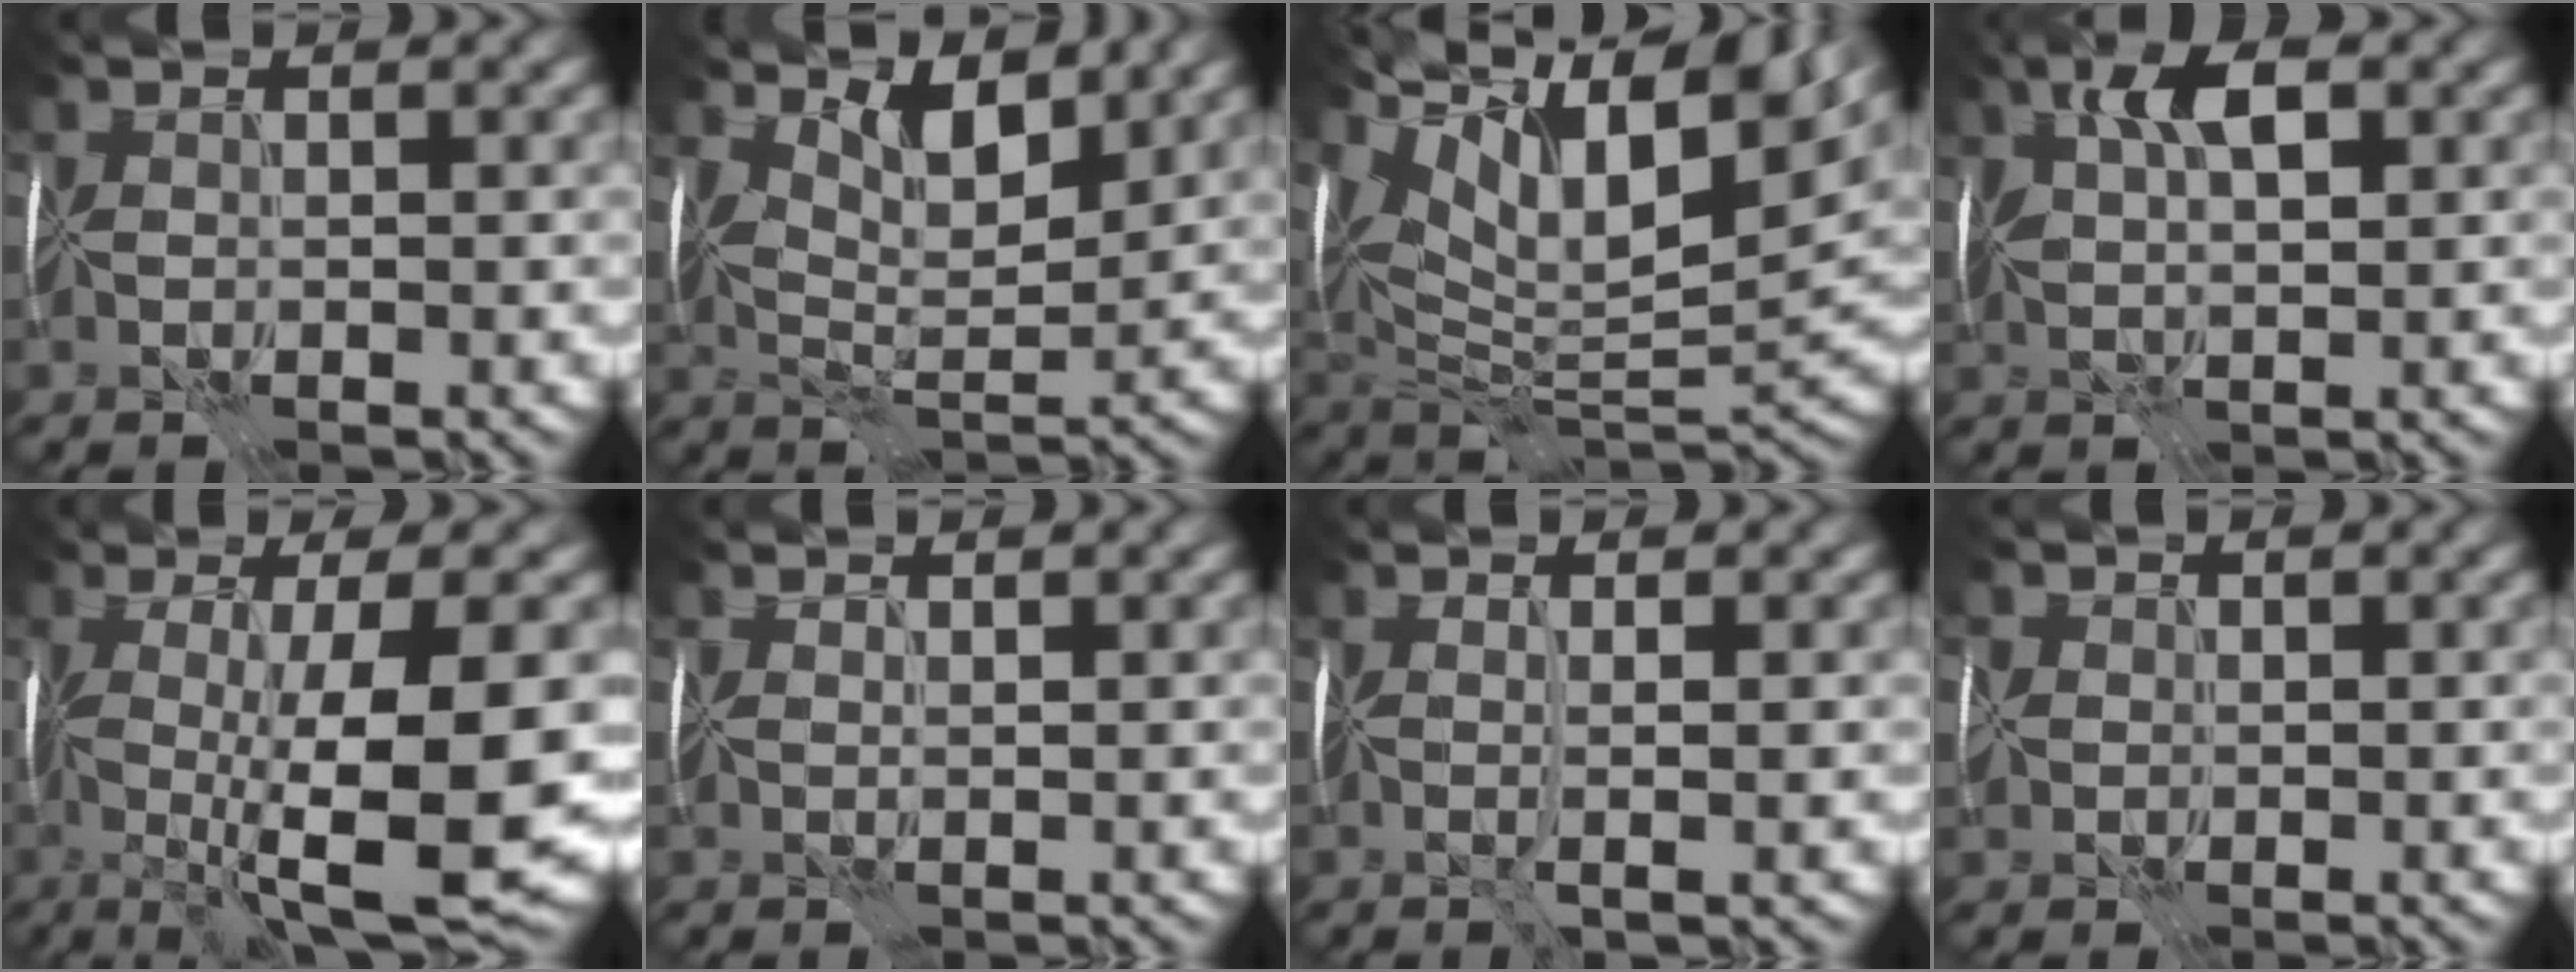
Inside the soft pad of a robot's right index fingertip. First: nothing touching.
{"total": 5.1, "force": [2.8, 2.1, 3.8], "torque": [-0.069, -0.009, 0.049]}
{"total": 14.8, "force": [7.5, 5.9, 11.3], "torque": [-0.211, 0.032, 0.134]}
{"total": 6.0, "force": [2.2, 2.5, 5.0], "torque": [-0.094, 0.013, 0.034]}
{"total": 13.5, "force": [-2.2, 3.1, 13.0], "torque": [-0.210, -0.016, -0.025]}
{"total": 1.0, "force": [0.8, 0.3, 0.6], "torque": [-0.009, 0.001, 0.011]}
{"total": 1.6, "force": [0.1, 0.0, 1.6], "torque": [-0.024, -0.001, -0.002]}
{"total": 1.7, "force": [0.0, 1.7, 0.4], "torque": [-0.002, 0.009, -0.001]}